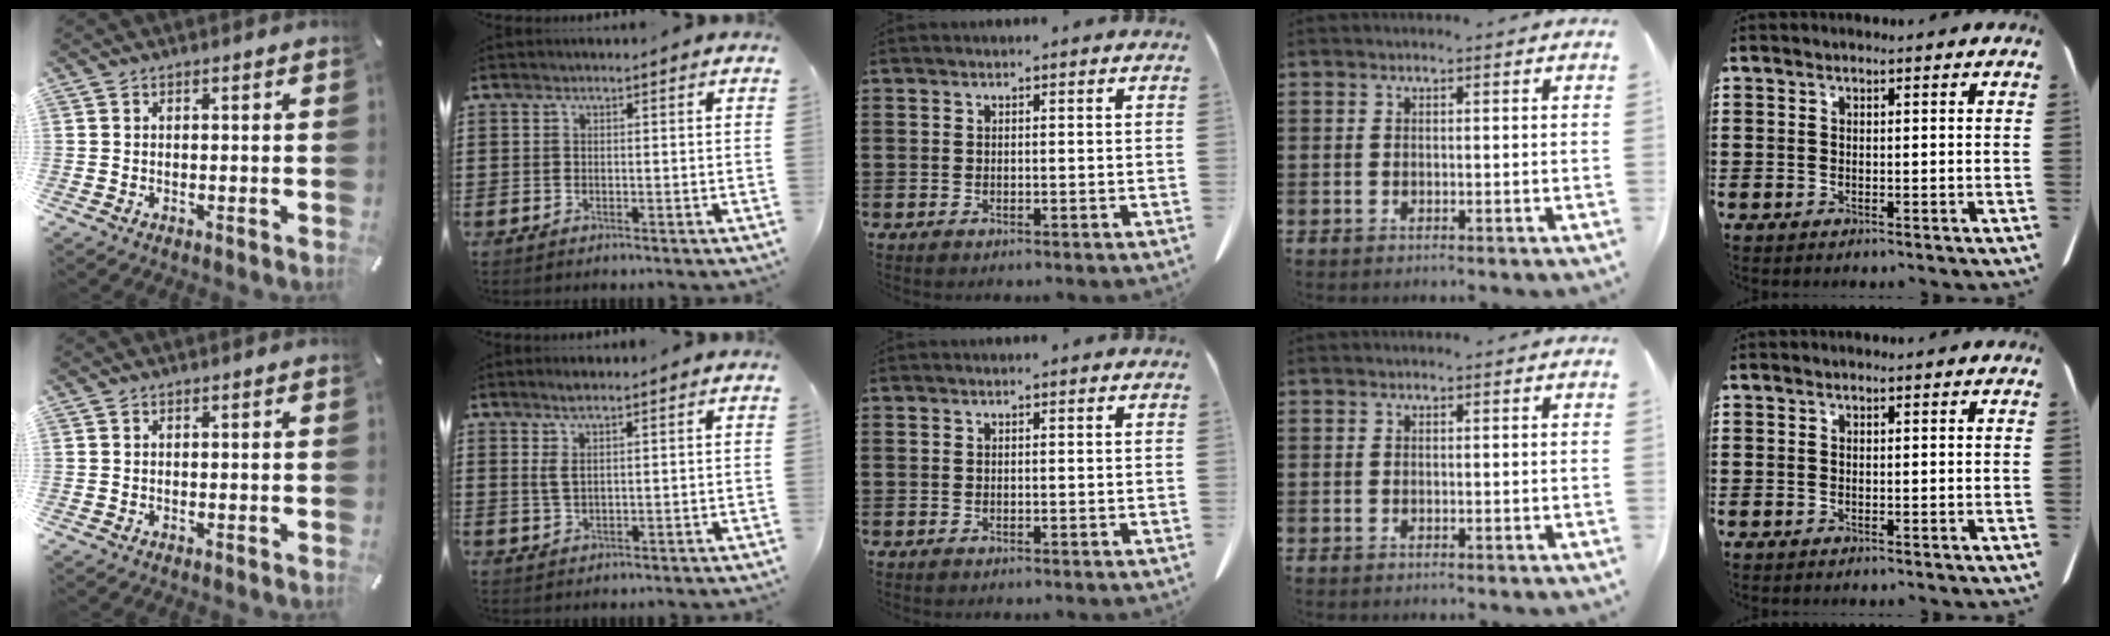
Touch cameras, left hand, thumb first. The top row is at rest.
{"index": {"total": 3.2, "force": [1.7, 1.0, 2.5], "torque": [-0.053, 0.005, 0.030]}}